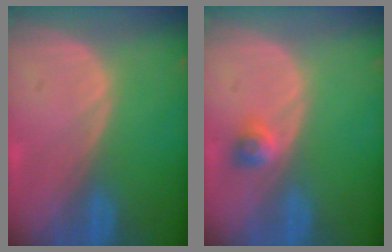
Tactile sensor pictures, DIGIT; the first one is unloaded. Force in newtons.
{"total": 2.4, "press": 2.0, "slide": 1.3}